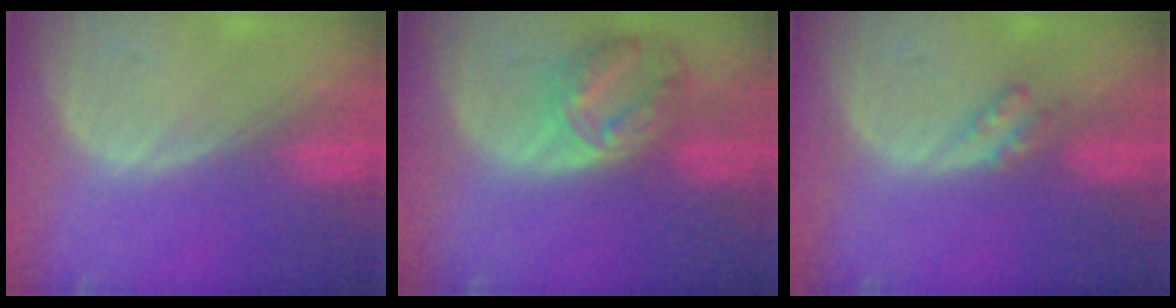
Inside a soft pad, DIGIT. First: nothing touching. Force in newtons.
{"total": 8.2, "press": 7.1, "slide": 4.1}
{"total": 2.4, "press": 2.4, "slide": 0.2}